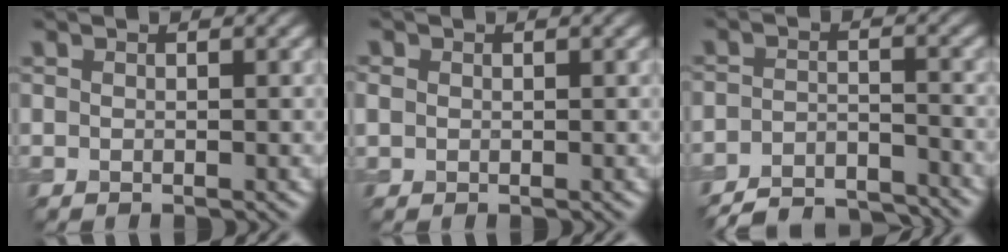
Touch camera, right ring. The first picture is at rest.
{"total": 1.1, "force": [0.2, 1.0, 0.4], "torque": [-0.008, 0.002, 0.002]}
{"total": 6.7, "force": [-6.2, 1.6, 2.0], "torque": [-0.033, -0.009, -0.106]}